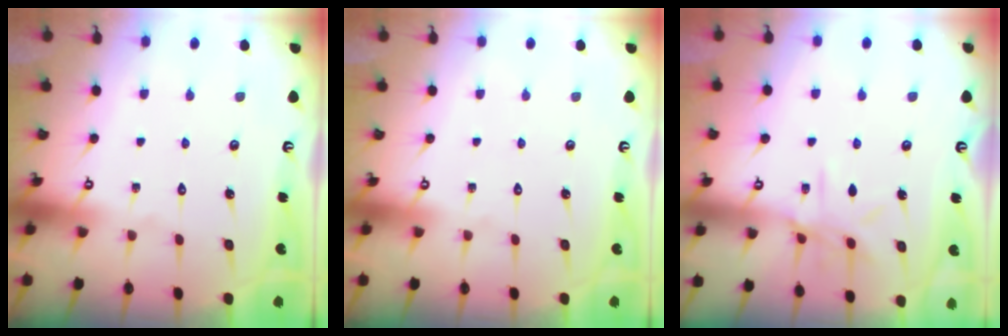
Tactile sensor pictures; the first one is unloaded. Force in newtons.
{"total": 0.0}
{"total": 8.4, "press": 8.3, "slide": 0.6}